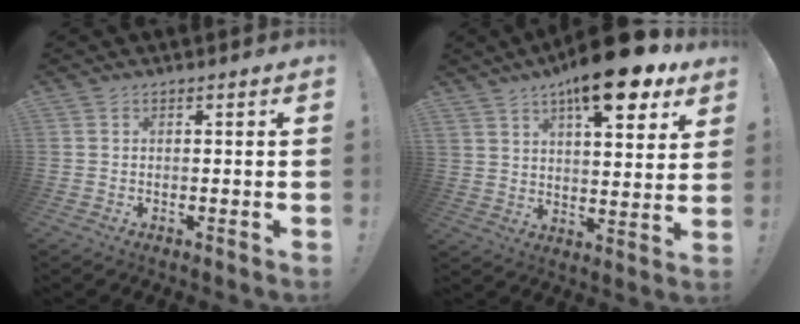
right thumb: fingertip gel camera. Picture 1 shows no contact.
{"total": 18.0, "force": [11.2, 7.0, 12.2], "torque": [-0.166, -0.071, 0.184]}